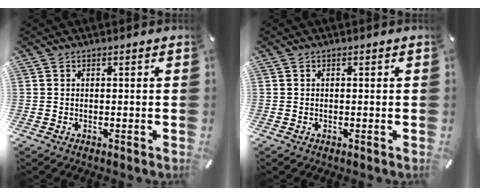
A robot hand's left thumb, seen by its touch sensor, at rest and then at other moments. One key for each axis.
{"total": 0.0}